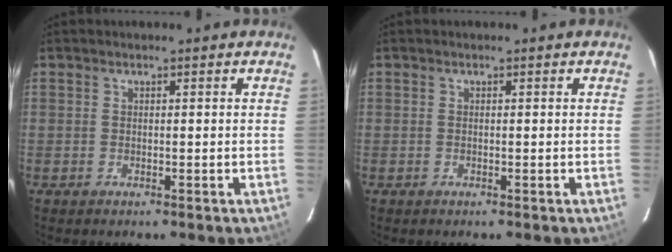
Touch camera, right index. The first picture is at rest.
{"total": 0.0}